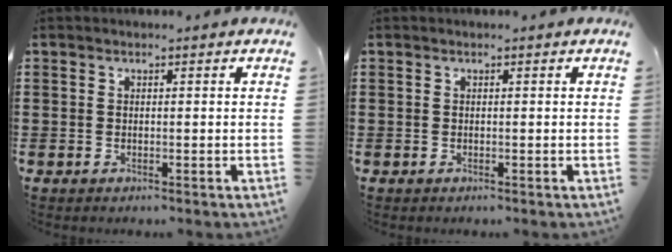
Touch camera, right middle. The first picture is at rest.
{"total": 0.0}